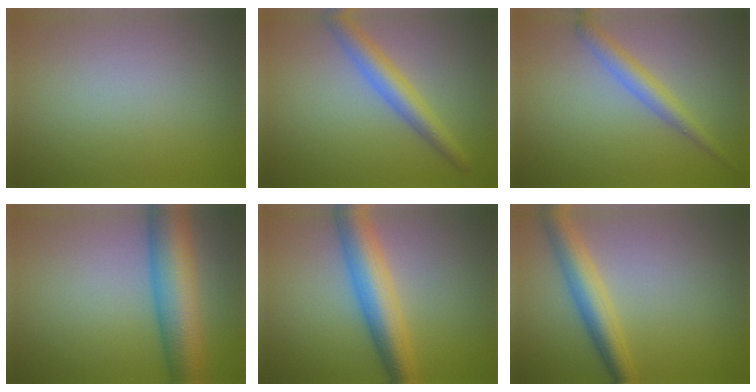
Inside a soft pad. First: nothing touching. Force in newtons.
{"total": 3.9, "press": 3.9, "slide": 0.1}
{"total": 2.7, "press": 2.7, "slide": 0.1}
{"total": 9.7, "press": 9.7, "slide": 0.3}
{"total": 6.6, "press": 6.6, "slide": 0.1}
{"total": 4.5, "press": 4.5, "slide": 0.1}